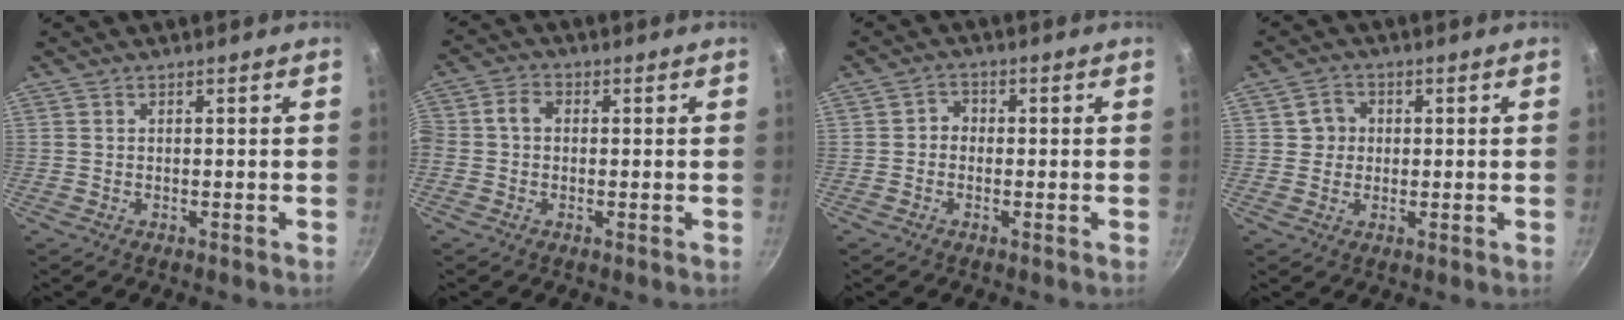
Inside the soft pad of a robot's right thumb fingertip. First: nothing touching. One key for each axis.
{"total": 4.0, "fx": -0.1, "fy": 3.2, "fz": 2.5, "tx": -0.051, "ty": 0.018, "tz": -0.017}
{"total": 2.1, "fx": -0.6, "fy": 1.8, "fz": 0.9, "tx": -0.005, "ty": 0.011, "tz": -0.017}
{"total": 3.7, "fx": 0.5, "fy": 3.5, "fz": 1.2, "tx": 0.004, "ty": 0.005, "tz": 0.003}